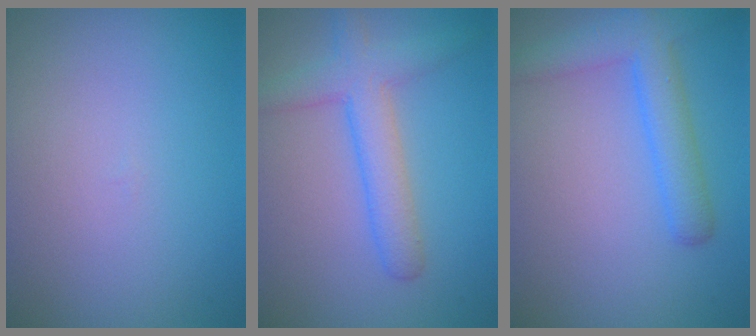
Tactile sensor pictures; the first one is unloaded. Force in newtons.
{"total": 4.2, "press": 4.2, "slide": 0.2}
{"total": 4.3, "press": 4.3, "slide": 0.2}